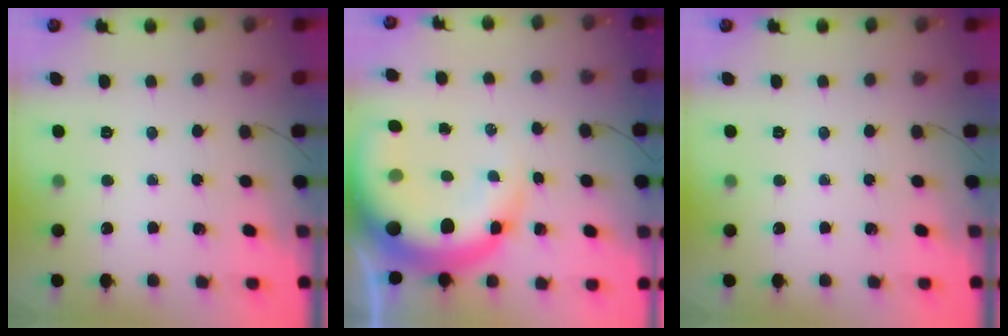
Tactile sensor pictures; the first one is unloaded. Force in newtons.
{"total": 18.1, "press": 17.6, "slide": 4.5}
{"total": 0.0}